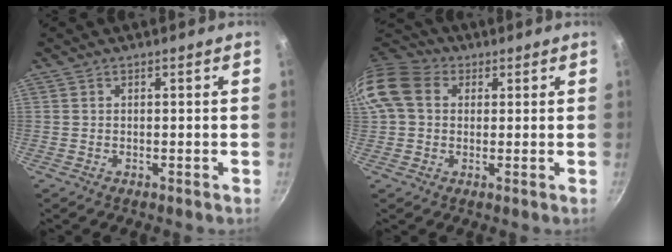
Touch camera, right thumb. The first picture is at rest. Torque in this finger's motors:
{"motor_torque": [0.08, 0.33, 0.33, -0.32, 0.28]}